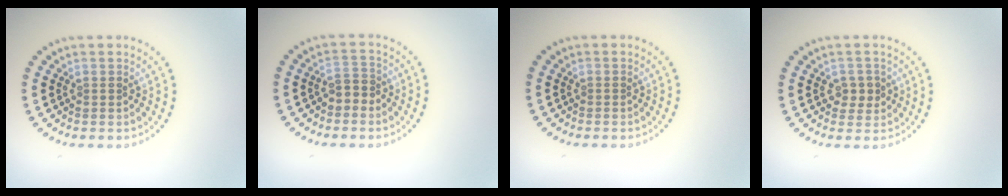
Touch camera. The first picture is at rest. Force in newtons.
{"total": 1.8, "press": 1.6, "slide": 0.8}
{"total": 0.0}
{"total": 1.9, "press": 1.8, "slide": 0.5}